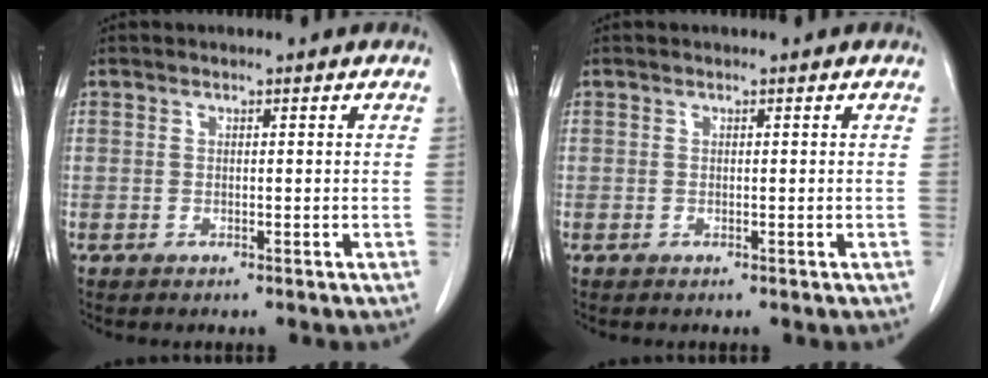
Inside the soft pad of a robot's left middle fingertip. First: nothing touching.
{"total": 0.0}